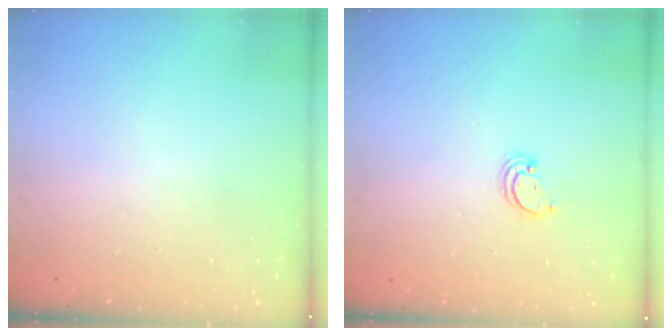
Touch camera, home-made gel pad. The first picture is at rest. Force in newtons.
{"total": 2.1, "press": 2.1, "slide": 0.2}